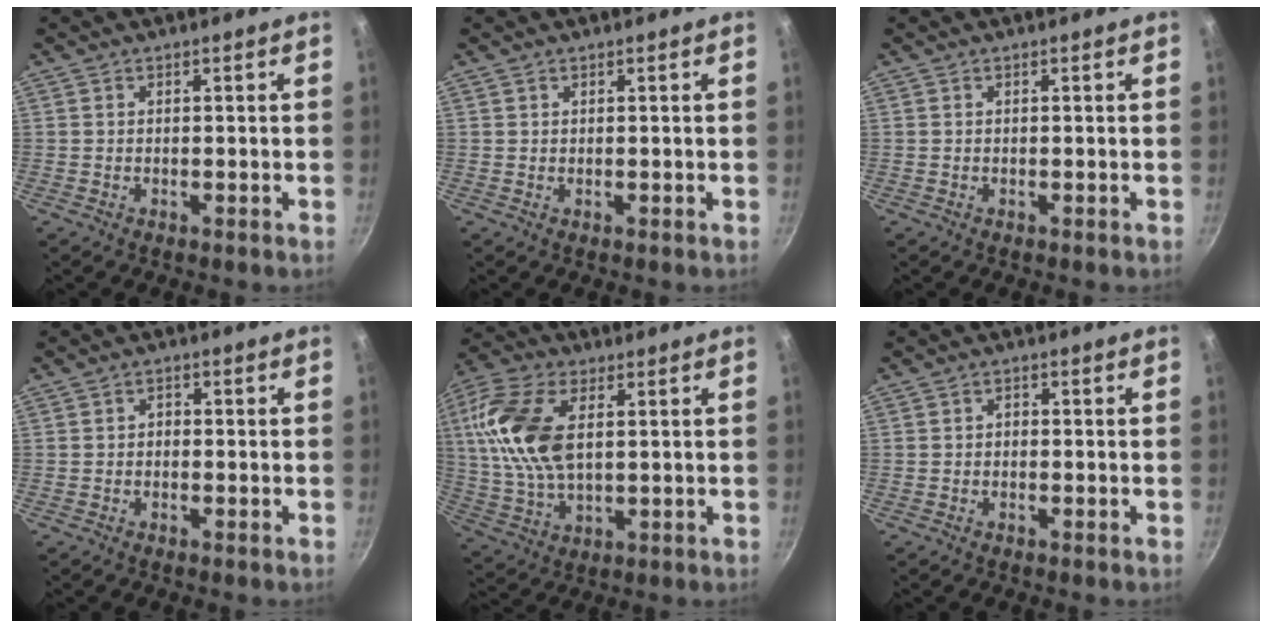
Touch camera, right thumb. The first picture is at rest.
{"total": 0.0}
{"total": 0.0}
{"total": 1.3, "force": [-0.5, 1.0, 0.7], "torque": [-0.009, 0.008, -0.010]}
{"total": 16.5, "force": [3.5, 9.1, 13.2], "torque": [-0.259, 0.000, 0.063]}
{"total": 1.1, "force": [-0.4, 0.8, 0.6], "torque": [-0.008, 0.006, -0.007]}